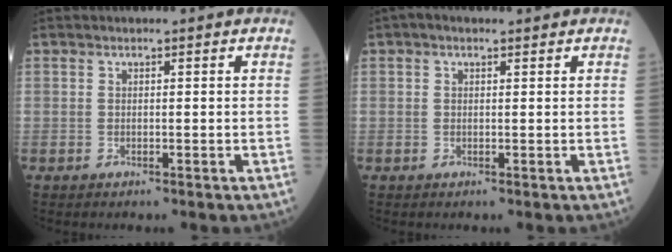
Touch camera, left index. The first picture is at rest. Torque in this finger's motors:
{"motor_torque": [0.54, -0.44, 0.19, 0.04]}